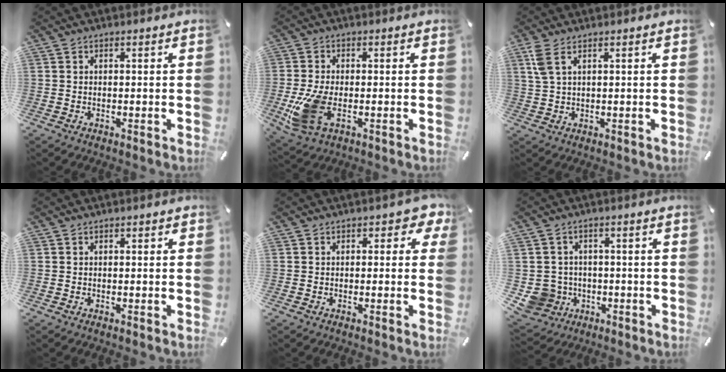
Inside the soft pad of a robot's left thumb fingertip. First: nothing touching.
{"total": 10.2, "force": [-2.4, 5.7, 8.1], "torque": [-0.184, -0.012, -0.038]}
{"total": 4.0, "force": [1.9, 1.3, 3.3], "torque": [-0.071, 0.000, 0.036]}
{"total": 0.0}
{"total": 3.1, "force": [0.6, 2.0, 2.2], "torque": [-0.029, 0.004, 0.007]}
{"total": 7.2, "force": [-1.3, 7.0, 1.2], "torque": [-0.042, 0.001, -0.023]}